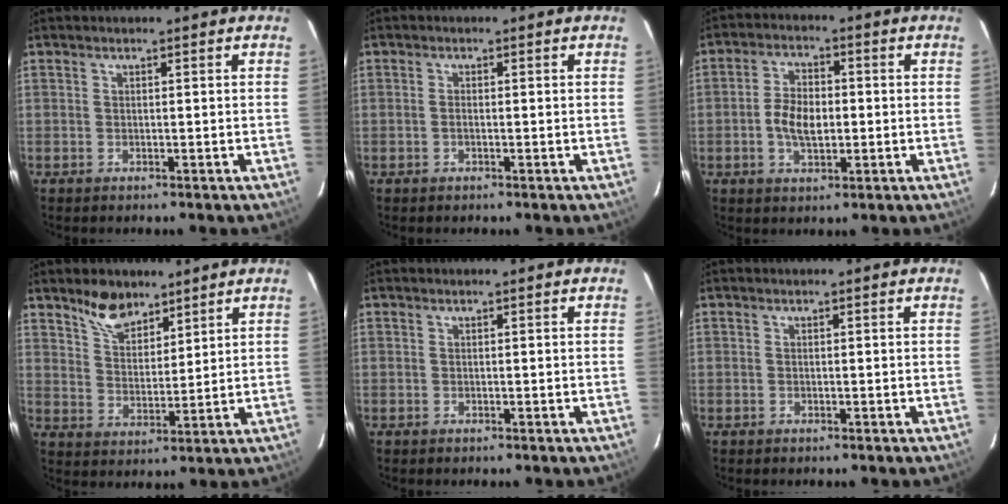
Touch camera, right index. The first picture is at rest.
{"total": 0.8, "force": [-0.2, 0.4, 0.7], "torque": [-0.017, 0.001, -0.006]}
{"total": 6.0, "force": [-0.9, 3.3, 5.0], "torque": [-0.100, 0.006, -0.015]}
{"total": 7.3, "force": [6.0, 3.1, 2.8], "torque": [-0.043, 0.005, 0.113]}
{"total": 0.0}
{"total": 0.0}